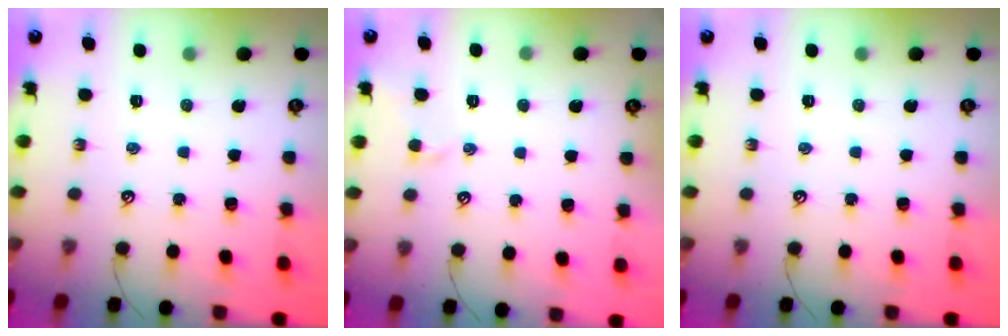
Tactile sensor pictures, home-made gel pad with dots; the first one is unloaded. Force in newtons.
{"total": 0.5, "press": 0.4, "slide": 0.4}
{"total": 0.0}